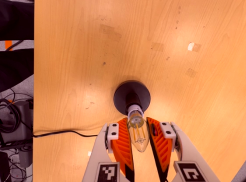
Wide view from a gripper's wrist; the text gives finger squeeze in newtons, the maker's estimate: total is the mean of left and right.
{"total": 13.7, "left": 15.0, "right": 12.4}